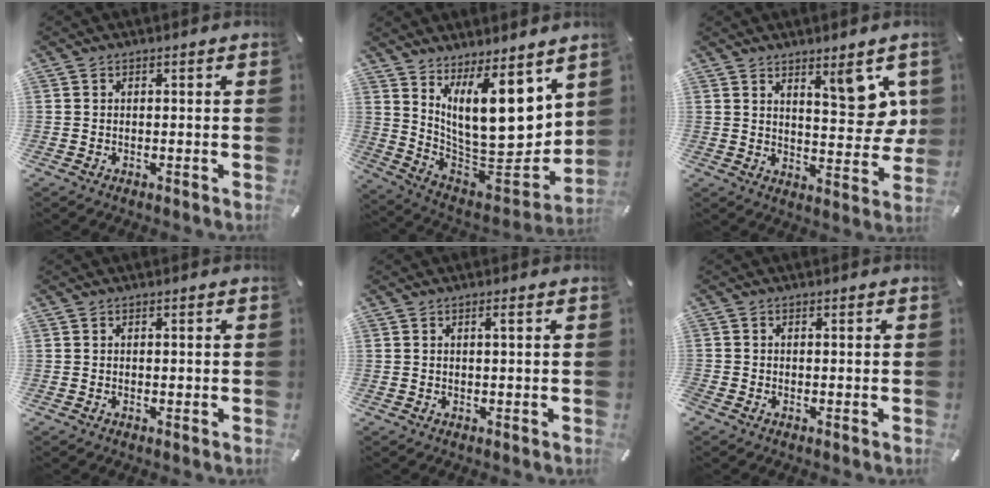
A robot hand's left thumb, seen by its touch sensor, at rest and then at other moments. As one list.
[{"total": 19.5, "force": [7.9, 9.7, 15.0], "torque": [-0.240, -0.078, 0.142]}, {"total": 10.1, "force": [6.2, 4.0, 6.9], "torque": [-0.075, -0.045, 0.101]}, {"total": 0.0}, {"total": 1.2, "force": [0.3, 0.1, 1.2], "torque": [-0.022, 0.002, 0.004]}, {"total": 0.6, "force": [-0.5, 0.3, 0.1], "torque": [-0.001, 0.001, -0.010]}]